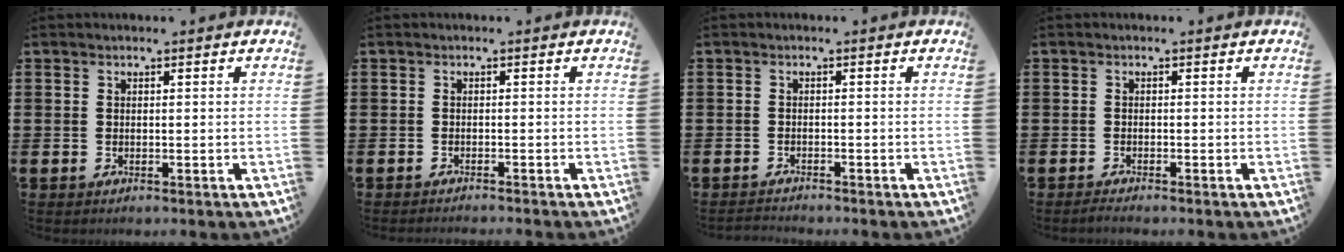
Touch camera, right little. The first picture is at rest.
{"total": 0.7, "force": [-0.6, -0.2, -0.1], "torque": [0.002, -0.001, -0.013]}
{"total": 0.9, "force": [-0.9, 0.0, -0.1], "torque": [-0.002, 0.001, -0.019]}
{"total": 0.7, "force": [-0.6, 0.1, 0.5], "torque": [-0.009, -0.001, -0.011]}